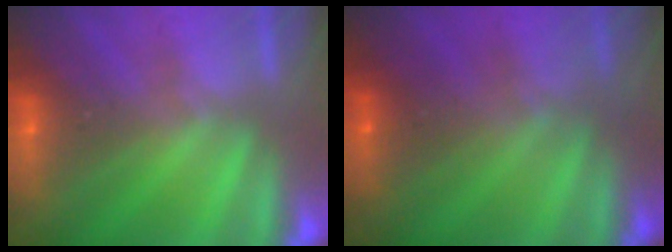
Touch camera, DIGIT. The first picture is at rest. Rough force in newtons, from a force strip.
{"total": 1.8}